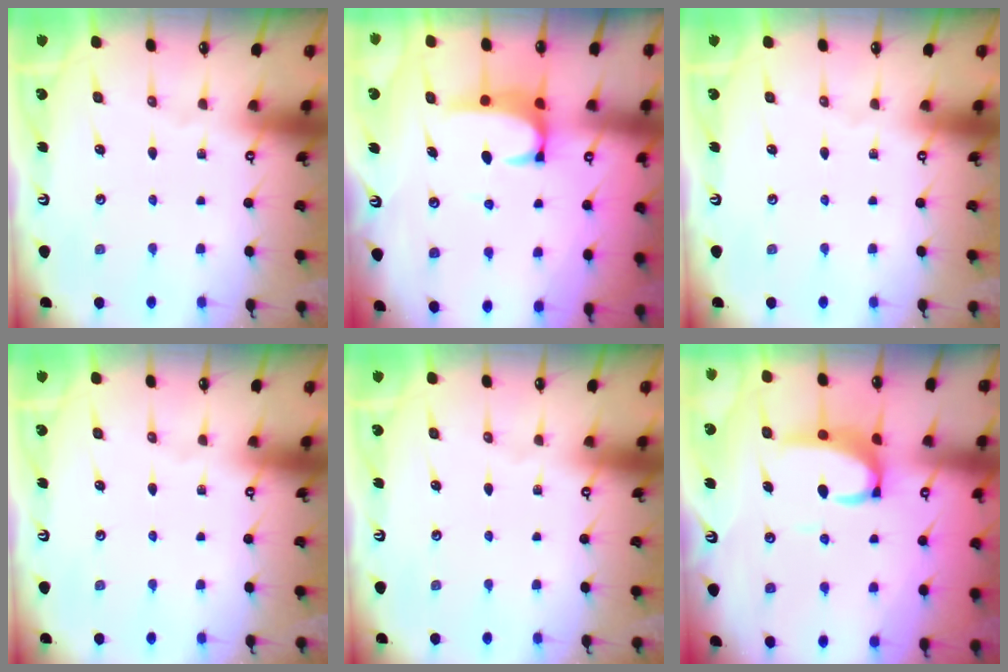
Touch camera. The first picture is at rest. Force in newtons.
{"total": 3.5, "press": 3.4, "slide": 0.7}
{"total": 0.0}
{"total": 0.0}
{"total": 0.0}
{"total": 6.9, "press": 6.9, "slide": 0.9}